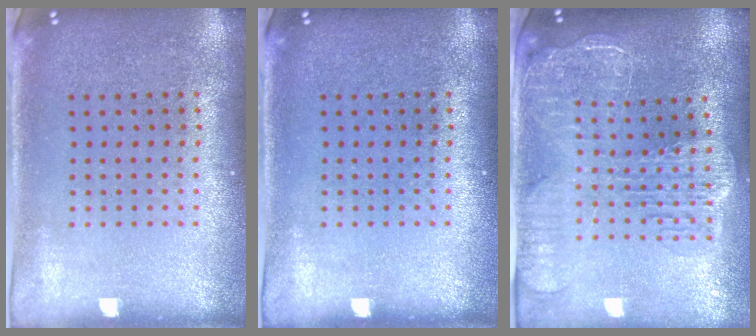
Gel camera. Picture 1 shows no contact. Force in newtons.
{"total": 0.0}
{"total": 2.7, "press": 2.3, "slide": 1.4}